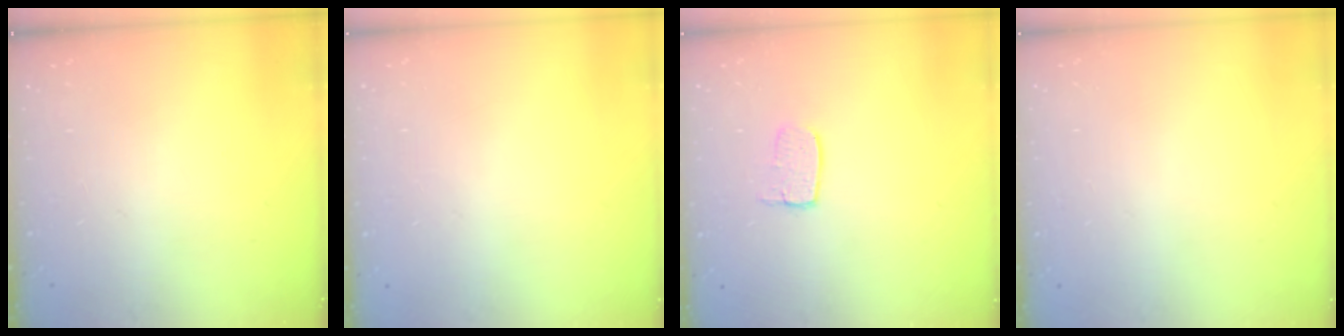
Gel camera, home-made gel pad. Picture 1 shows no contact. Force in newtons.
{"total": 0.0}
{"total": 6.0, "press": 6.0, "slide": 0.5}
{"total": 0.0}